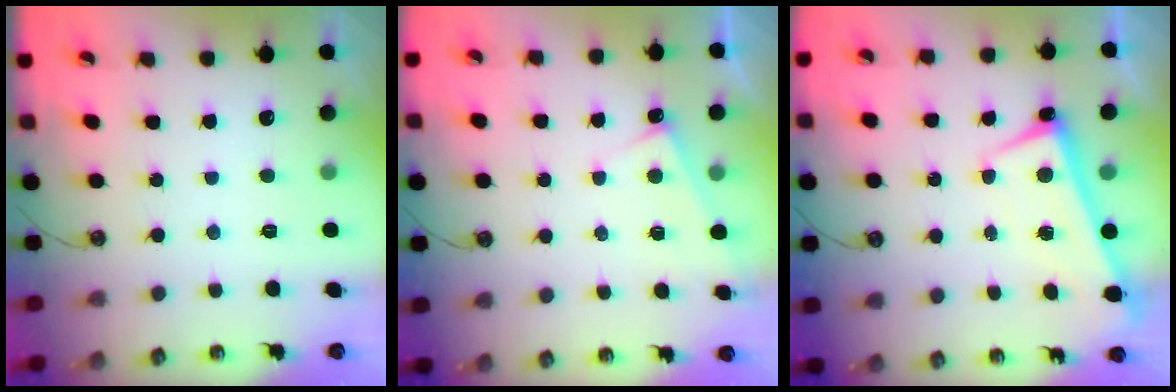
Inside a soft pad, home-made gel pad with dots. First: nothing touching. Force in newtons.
{"total": 4.9, "press": 4.9, "slide": 0.3}
{"total": 1.3, "press": 1.0, "slide": 0.8}